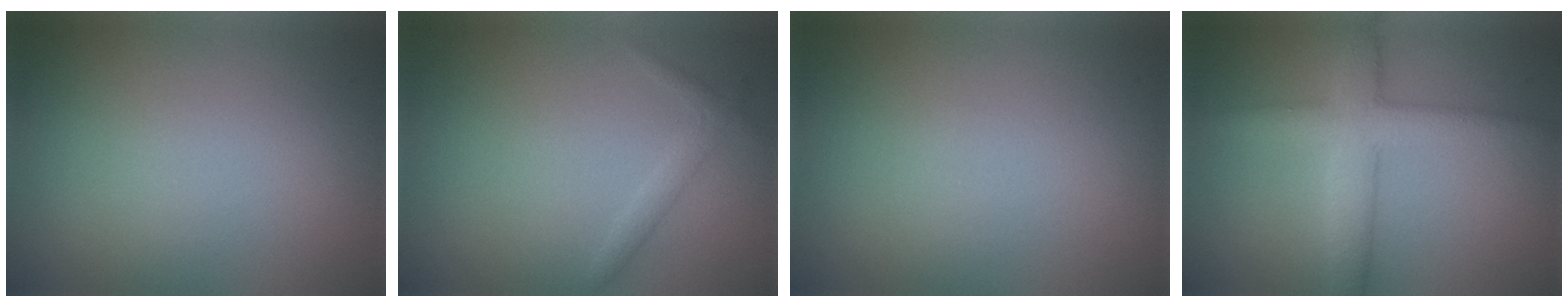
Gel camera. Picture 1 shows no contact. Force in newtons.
{"total": 1.3, "press": 1.3, "slide": 0.1}
{"total": 0.0}
{"total": 4.7, "press": 4.7, "slide": 0.1}